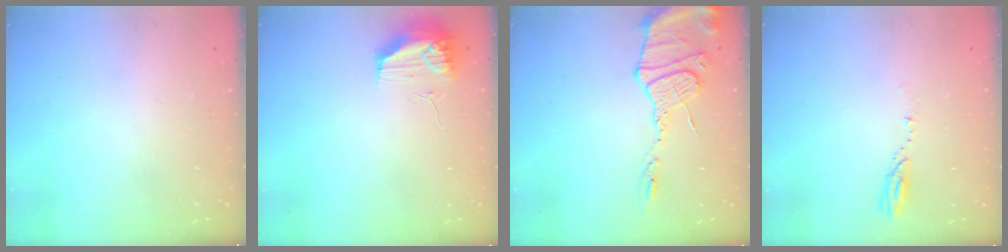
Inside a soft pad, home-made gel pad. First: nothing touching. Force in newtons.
{"total": 10.8, "press": 10.5, "slide": 2.8}
{"total": 14.6, "press": 14.5, "slide": 1.9}
{"total": 3.4, "press": 3.4, "slide": 0.4}